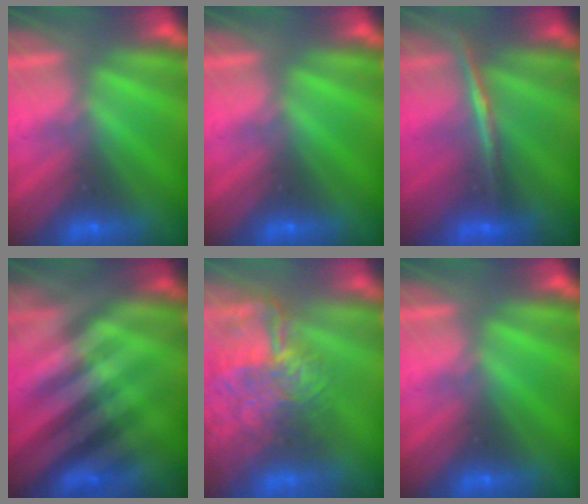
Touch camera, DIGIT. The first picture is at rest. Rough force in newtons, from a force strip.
{"total": 0.0}
{"total": 1.9}
{"total": 2.5}
{"total": 9.2}
{"total": 0.0}